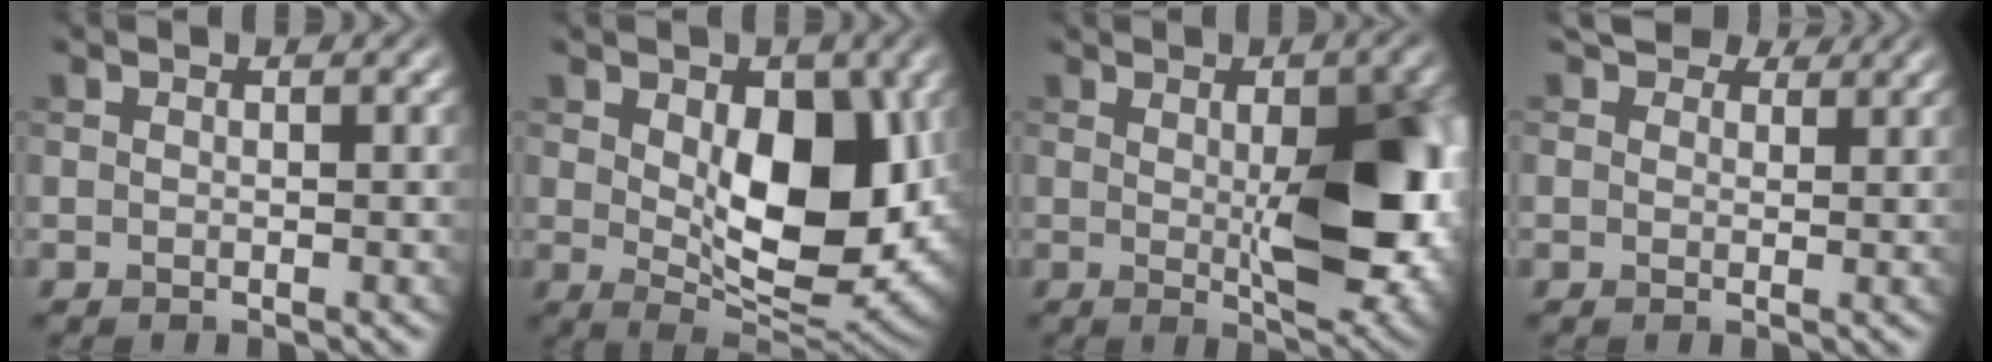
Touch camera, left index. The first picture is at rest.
{"total": 10.3, "force": [0.9, 5.8, 8.5], "torque": [-0.128, -0.017, 0.022]}
{"total": 10.5, "force": [0.1, 4.0, 9.7], "torque": [-0.134, -0.015, 0.016]}
{"total": 4.3, "force": [3.0, 2.5, 1.8], "torque": [-0.040, -0.002, 0.042]}